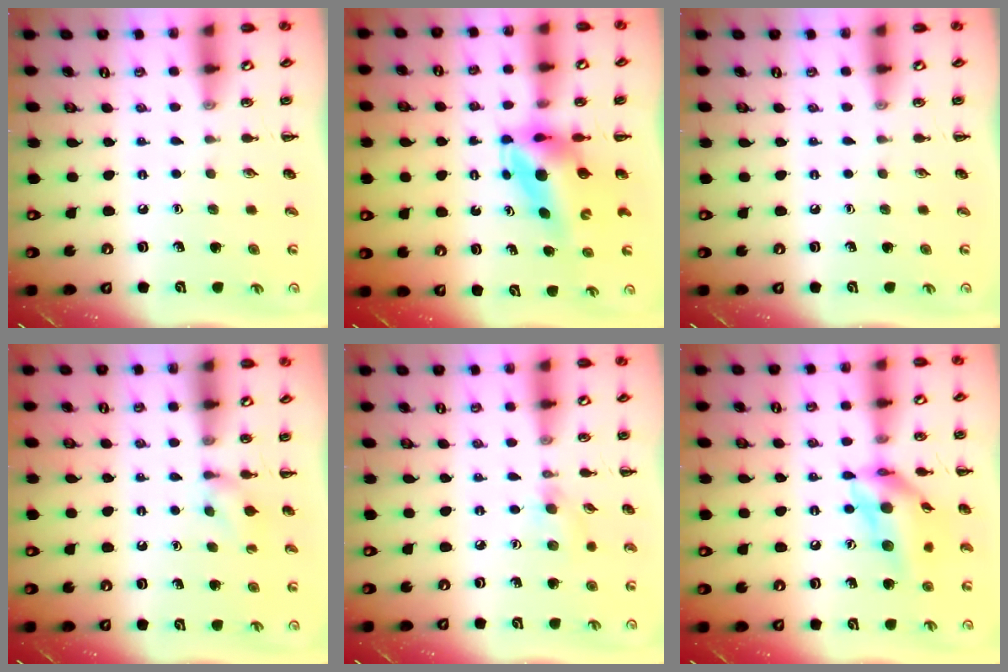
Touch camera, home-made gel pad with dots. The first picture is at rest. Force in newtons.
{"total": 5.4, "press": 5.2, "slide": 1.6}
{"total": 0.0}
{"total": 3.6, "press": 3.4, "slide": 1.1}
{"total": 4.9, "press": 4.6, "slide": 1.8}
{"total": 16.5, "press": 16.1, "slide": 3.4}